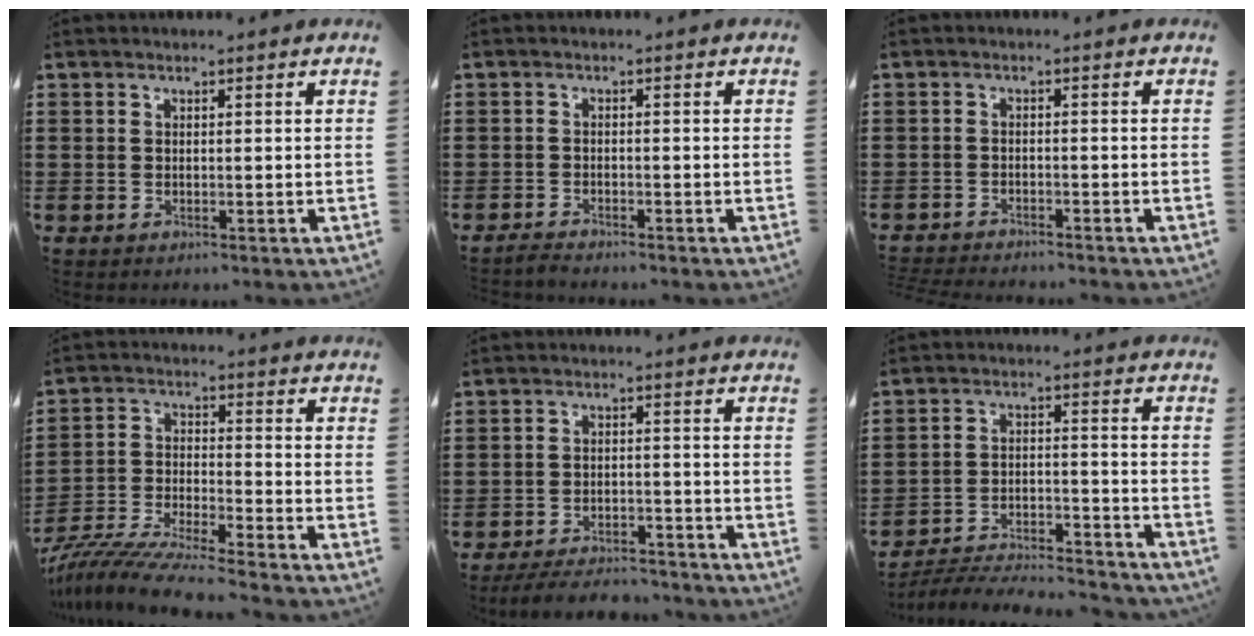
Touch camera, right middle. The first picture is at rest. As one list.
[{"total": 1.4, "force": [-1.4, 0.0, 0.2], "torque": [-0.009, -0.001, -0.026]}, {"total": 2.3, "force": [-2.3, 0.0, -0.1], "torque": [-0.006, -0.003, -0.048]}, {"total": 8.0, "force": [-7.6, -0.4, 2.3], "torque": [-0.052, -0.008, -0.152]}, {"total": 4.8, "force": [-4.7, 0.7, 0.8], "torque": [-0.018, 0.003, -0.094]}, {"total": 5.8, "force": [-5.6, 0.5, 1.3], "torque": [-0.027, 0.004, -0.112]}]